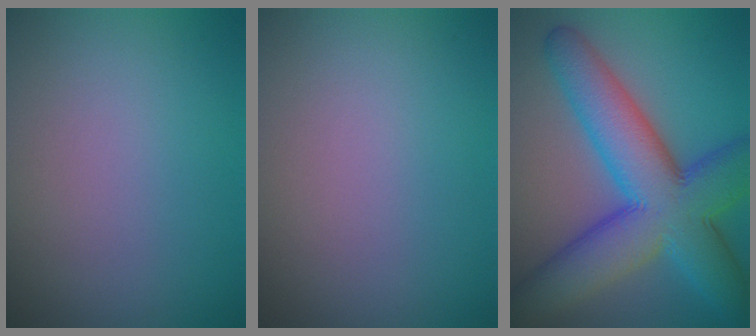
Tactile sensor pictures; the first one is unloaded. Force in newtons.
{"total": 0.0}
{"total": 11.8, "press": 11.8, "slide": 0.3}